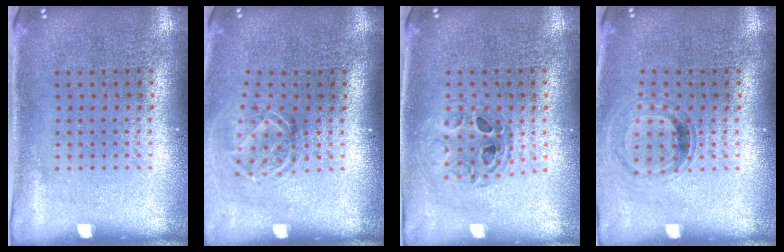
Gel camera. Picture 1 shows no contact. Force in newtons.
{"total": 1.7, "press": 1.1, "slide": 1.3}
{"total": 0.9, "press": 0.9, "slide": 0.2}
{"total": 0.9, "press": 0.9, "slide": 0.2}